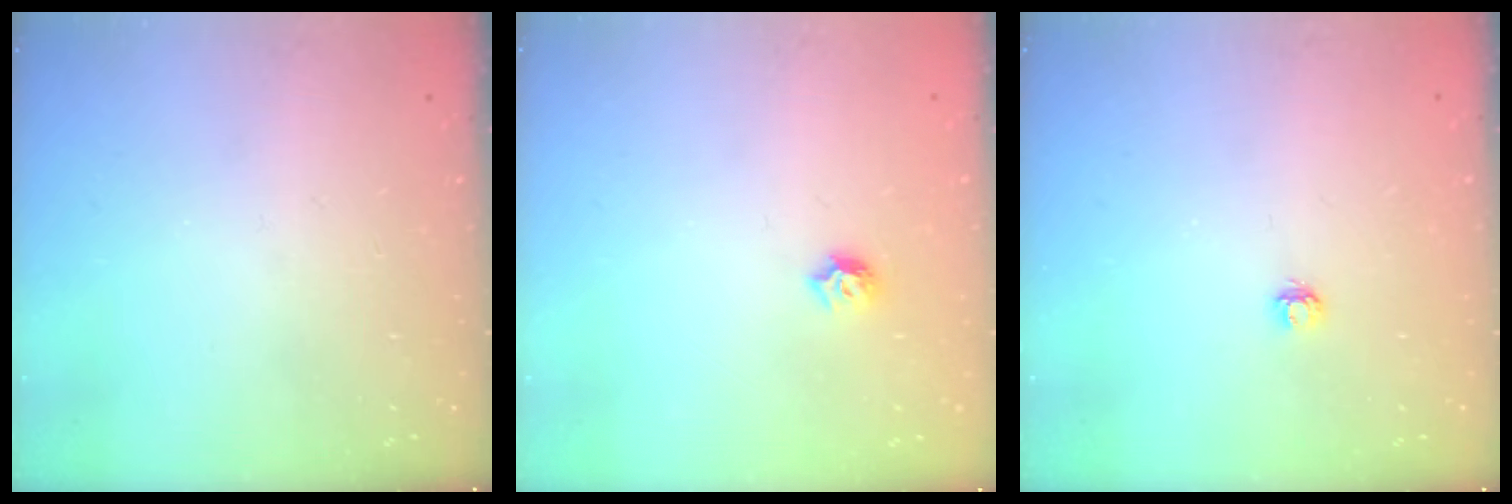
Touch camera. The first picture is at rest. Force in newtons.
{"total": 4.7, "press": 4.7, "slide": 0.7}
{"total": 3.2, "press": 3.2, "slide": 0.3}